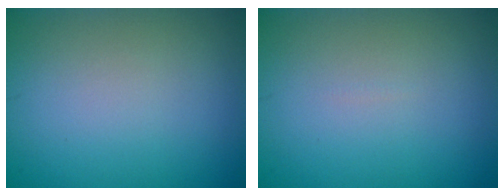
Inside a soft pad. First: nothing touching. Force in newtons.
{"total": 0.0}